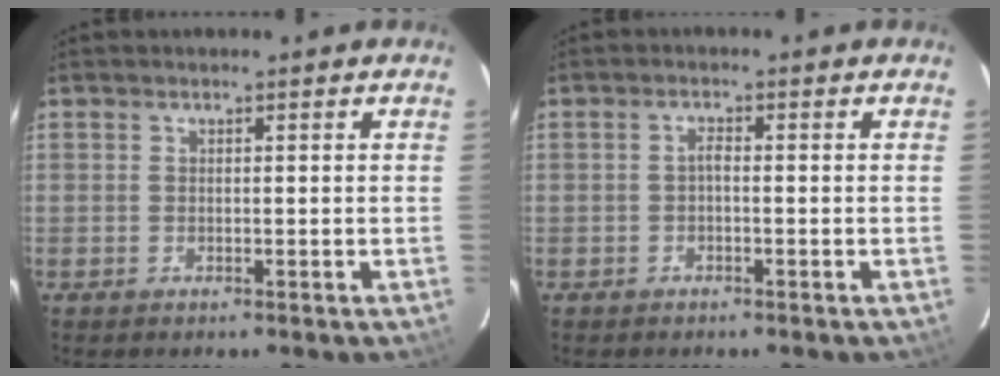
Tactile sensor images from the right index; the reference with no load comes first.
{"total": 1.1, "force": [-0.5, 0.4, 0.9], "torque": [-0.018, 0.007, -0.010]}